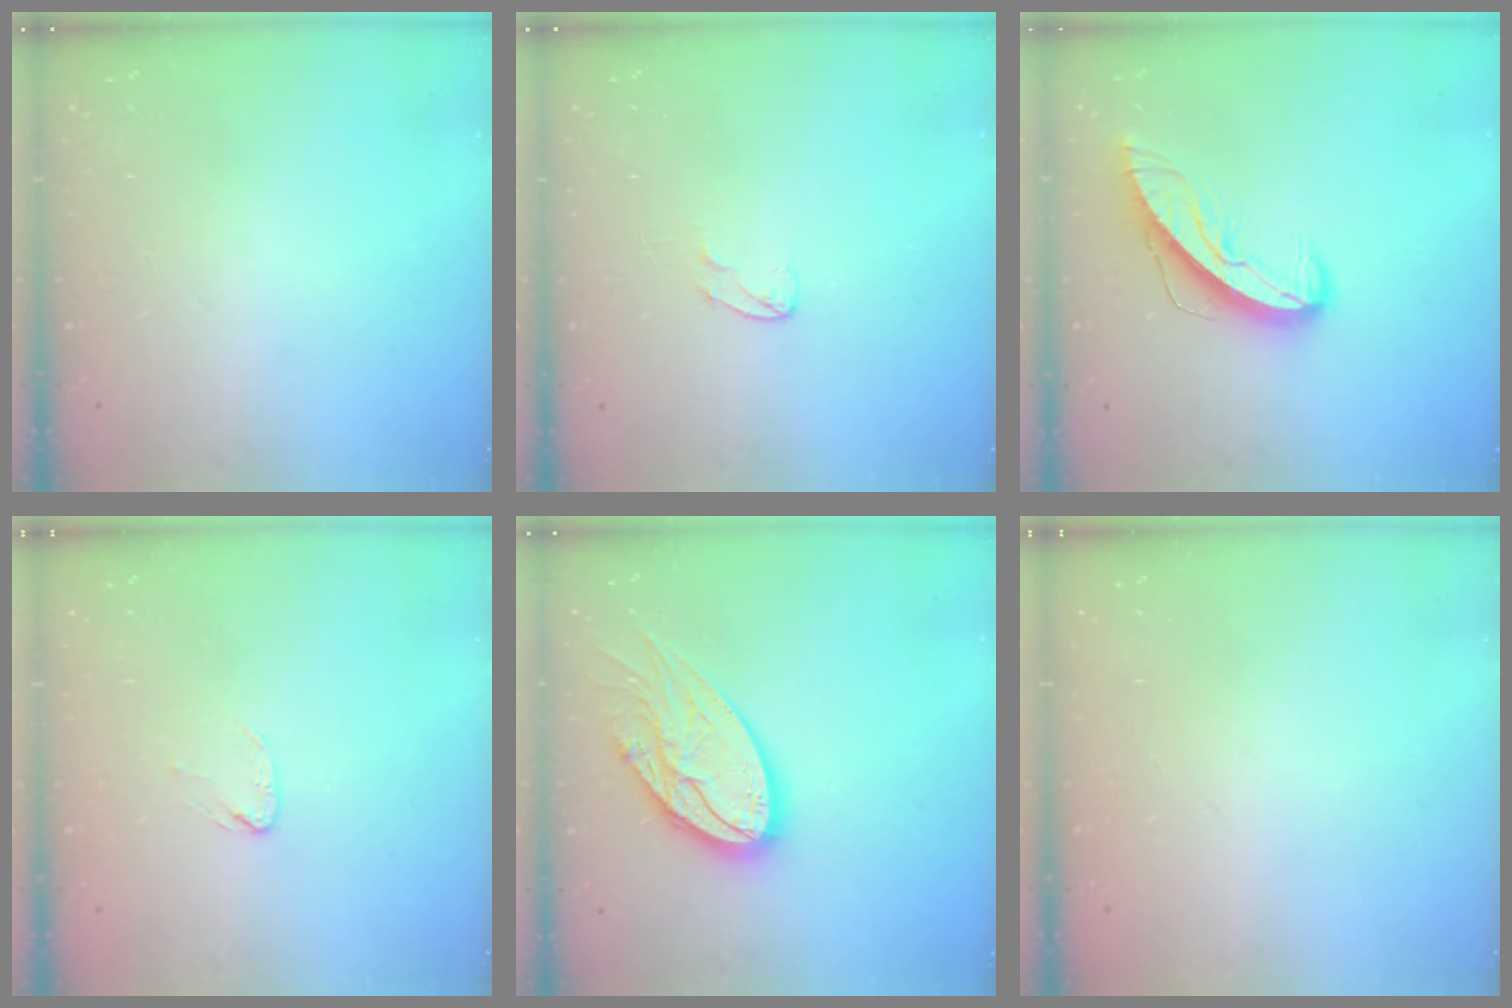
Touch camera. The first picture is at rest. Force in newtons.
{"total": 3.3, "press": 3.3, "slide": 0.3}
{"total": 9.1, "press": 9.1, "slide": 0.6}
{"total": 2.7, "press": 2.7, "slide": 0.2}
{"total": 17.3, "press": 17.3, "slide": 1.5}
{"total": 0.0}